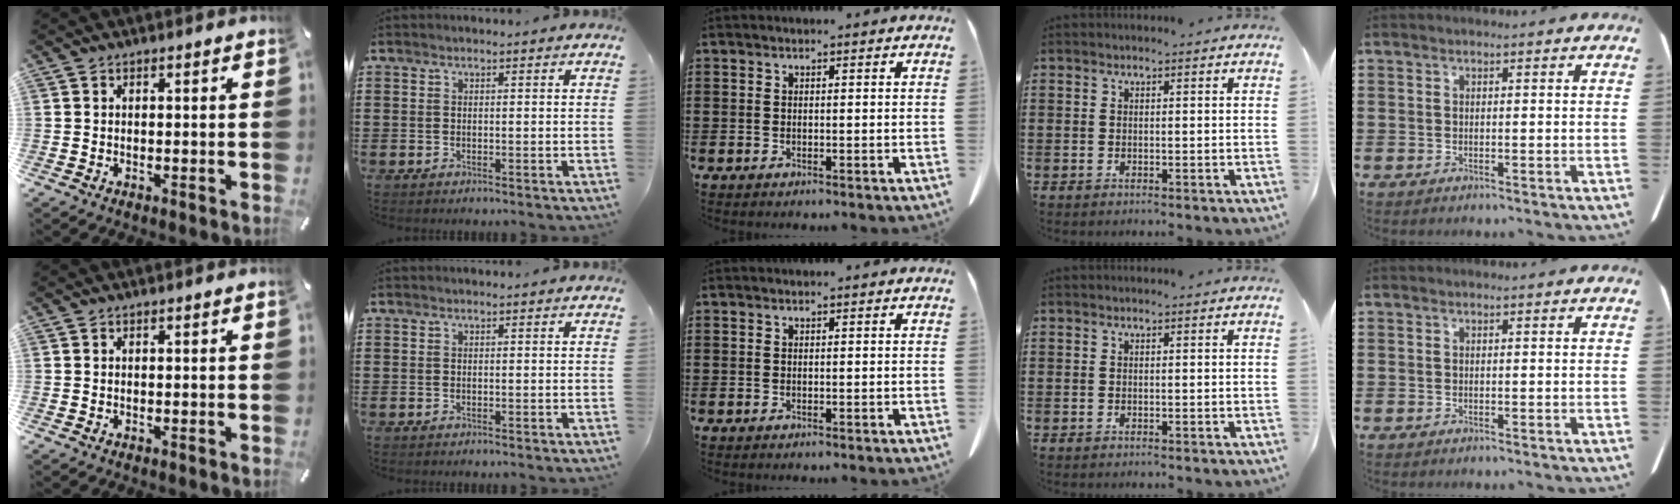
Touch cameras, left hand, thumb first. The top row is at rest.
{}